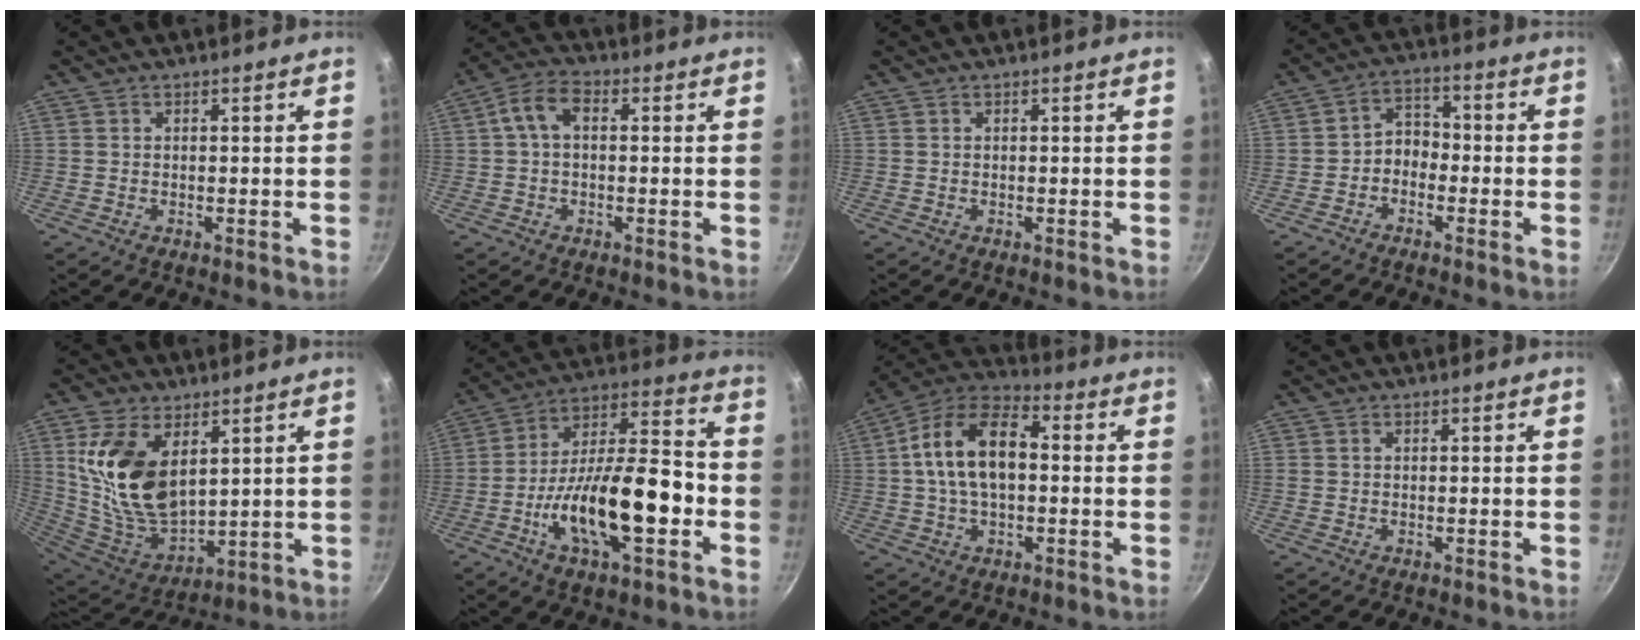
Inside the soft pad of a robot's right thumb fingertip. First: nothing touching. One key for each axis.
{"total": 6.1, "fx": 0.7, "fy": 3.8, "fz": 4.8, "tx": -0.096, "ty": 0.024, "tz": 0.005}
{"total": 0.0}
{"total": 4.8, "fx": -1.8, "fy": 3.6, "fz": 2.6, "tx": -0.022, "ty": 0.034, "tz": -0.041}
{"total": 18.4, "fx": 5.6, "fy": 10.9, "fz": 13.7, "tx": -0.247, "ty": -0.048, "tz": 0.124}
{"total": 20.9, "fx": -5.9, "fy": 8.5, "fz": 18.2, "tx": -0.290, "ty": 0.048, "tz": -0.105}
{"total": 14.9, "fx": 1.1, "fy": 8.7, "fz": 12.1, "tx": -0.198, "ty": 0.035, "tz": 0.003}
{"total": 0.6, "fx": 0.1, "fy": 0.5, "fz": 0.3, "tx": -0.004, "ty": 0.004, "tz": 0.002}